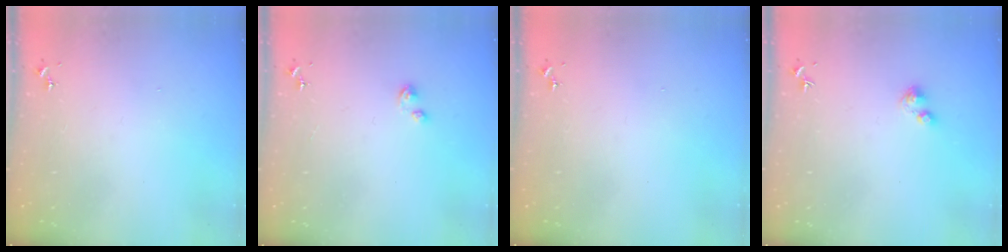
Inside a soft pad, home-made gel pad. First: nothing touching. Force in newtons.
{"total": 2.6, "press": 2.6, "slide": 0.2}
{"total": 0.0}
{"total": 2.6, "press": 2.6, "slide": 0.3}